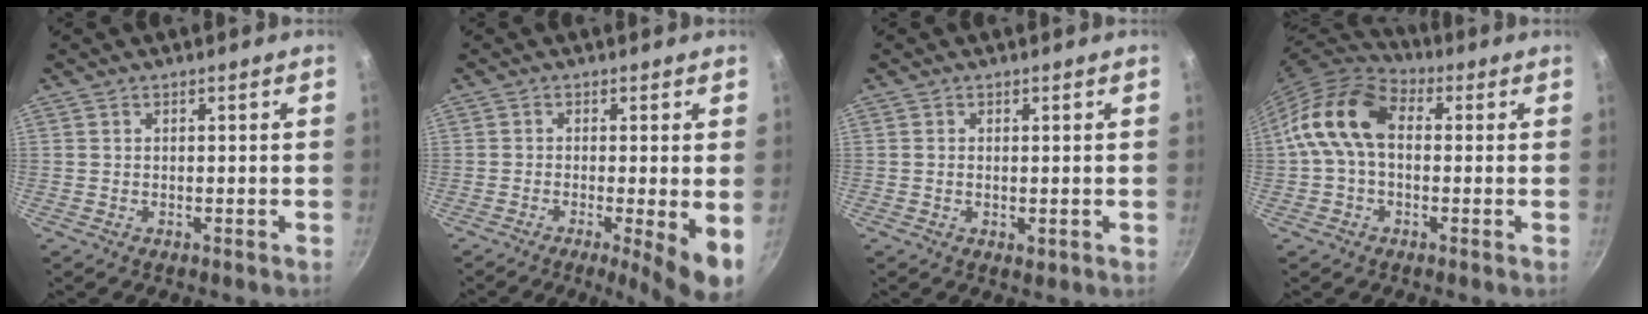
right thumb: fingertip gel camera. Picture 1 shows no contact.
{"total": 7.3, "force": [-1.5, 1.0, 7.1], "torque": [-0.106, -0.009, -0.023]}
{"total": 1.4, "force": [0.1, 0.8, 1.2], "torque": [-0.019, -0.003, -0.001]}
{"total": 13.0, "force": [0.9, 8.8, 9.6], "torque": [-0.159, 0.031, -0.006]}